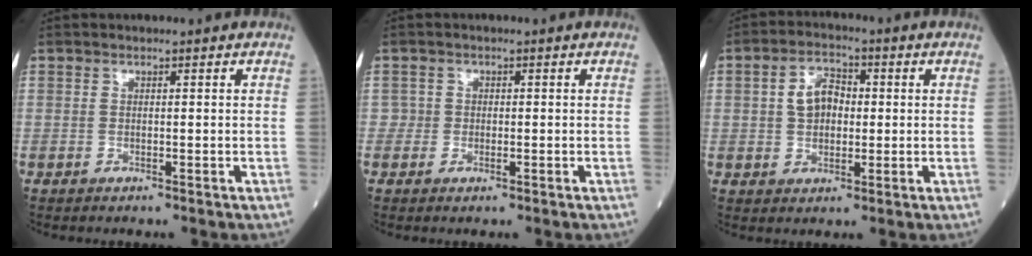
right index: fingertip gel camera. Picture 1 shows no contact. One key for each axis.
{"total": 1.4, "fx": -0.4, "fy": 1.2, "fz": 0.7, "tx": -0.005, "ty": 0.003, "tz": -0.006}
{"total": 5.7, "fx": 0.6, "fy": 3.8, "fz": 4.3, "tx": -0.080, "ty": 0.016, "tz": 0.009}